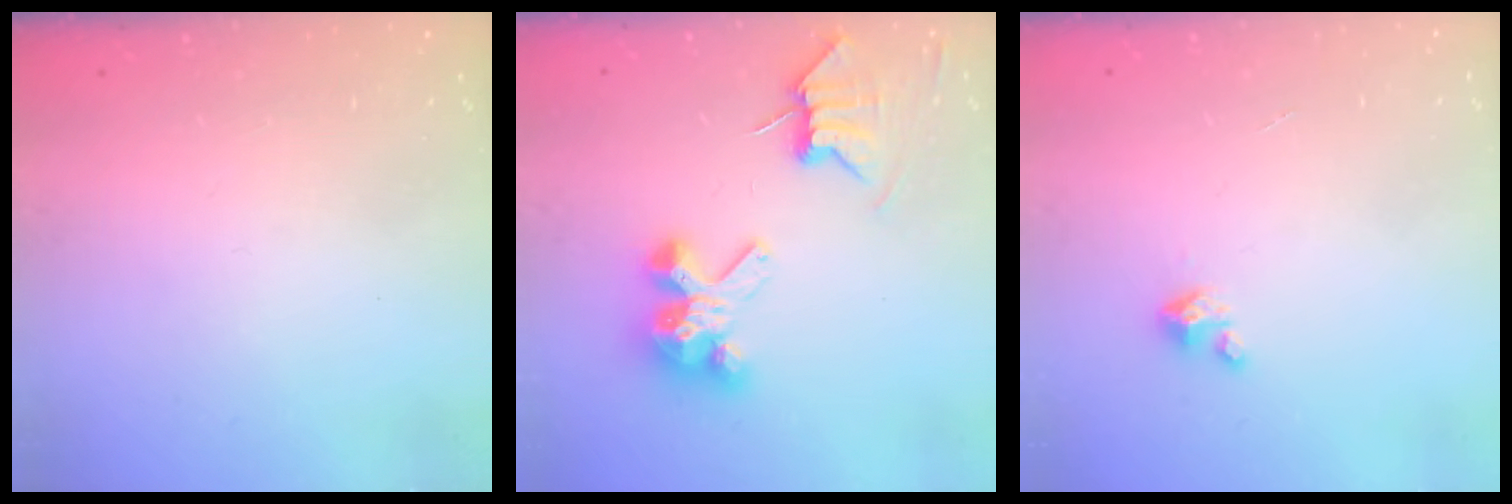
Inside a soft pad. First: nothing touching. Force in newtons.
{"total": 7.1, "press": 7.1, "slide": 0.7}
{"total": 3.2, "press": 3.2, "slide": 0.3}